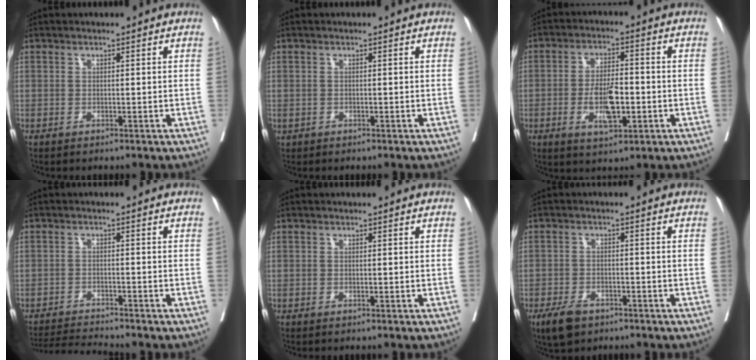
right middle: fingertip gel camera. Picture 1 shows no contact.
{"total": 2.4, "force": [0.9, -1.6, -1.5], "torque": [0.033, 0.003, 0.014]}
{"total": 7.3, "force": [-1.9, 2.4, 6.6], "torque": [-0.125, -0.002, -0.028]}
{"total": 4.4, "force": [-4.2, -1.2, 0.2], "torque": [-0.007, -0.018, -0.076]}
{"total": 0.0}
{"total": 4.5, "force": [-3.0, 2.4, 2.4], "torque": [-0.048, -0.004, -0.048]}